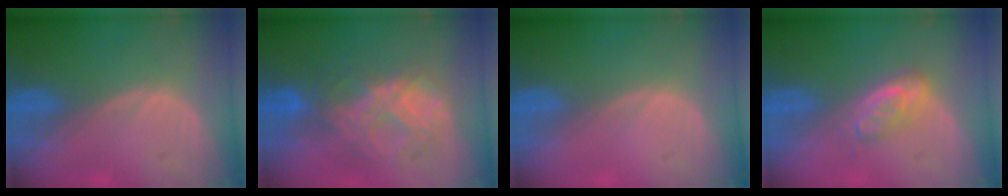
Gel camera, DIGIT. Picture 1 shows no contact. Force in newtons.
{"total": 8.6, "press": 7.5, "slide": 4.1}
{"total": 0.0}
{"total": 4.4, "press": 4.1, "slide": 1.6}